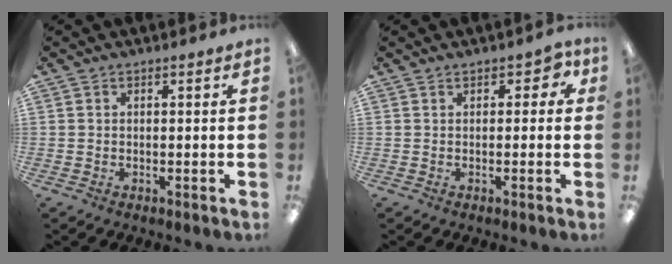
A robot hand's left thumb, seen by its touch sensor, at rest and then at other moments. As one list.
[{"total": 3.0, "force": [1.0, 2.0, 2.1], "torque": [-0.024, 0.001, 0.013]}]